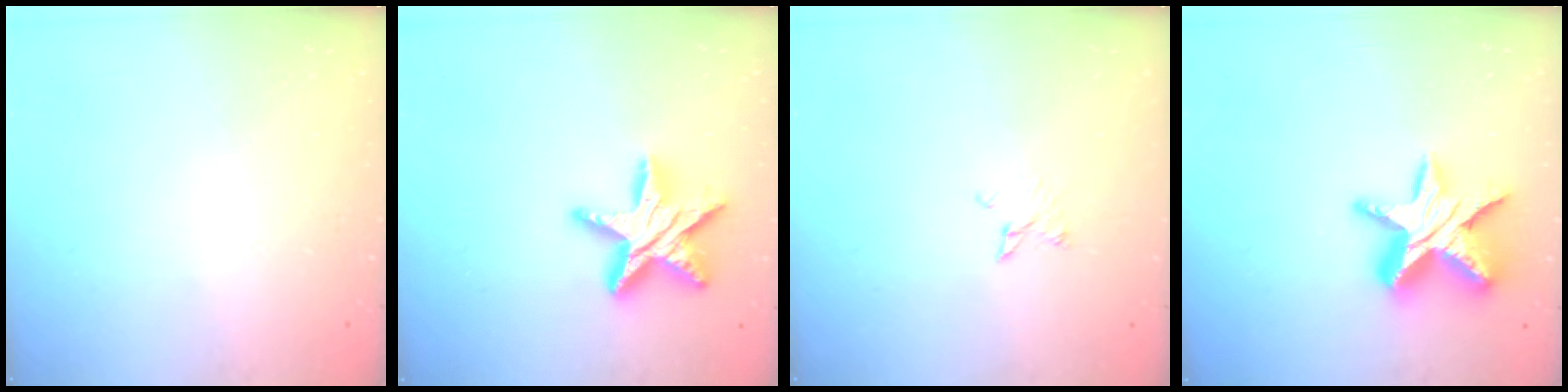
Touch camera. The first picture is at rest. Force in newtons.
{"total": 15.6, "press": 15.6, "slide": 0.9}
{"total": 2.5, "press": 2.5, "slide": 0.3}
{"total": 15.6, "press": 15.6, "slide": 0.9}